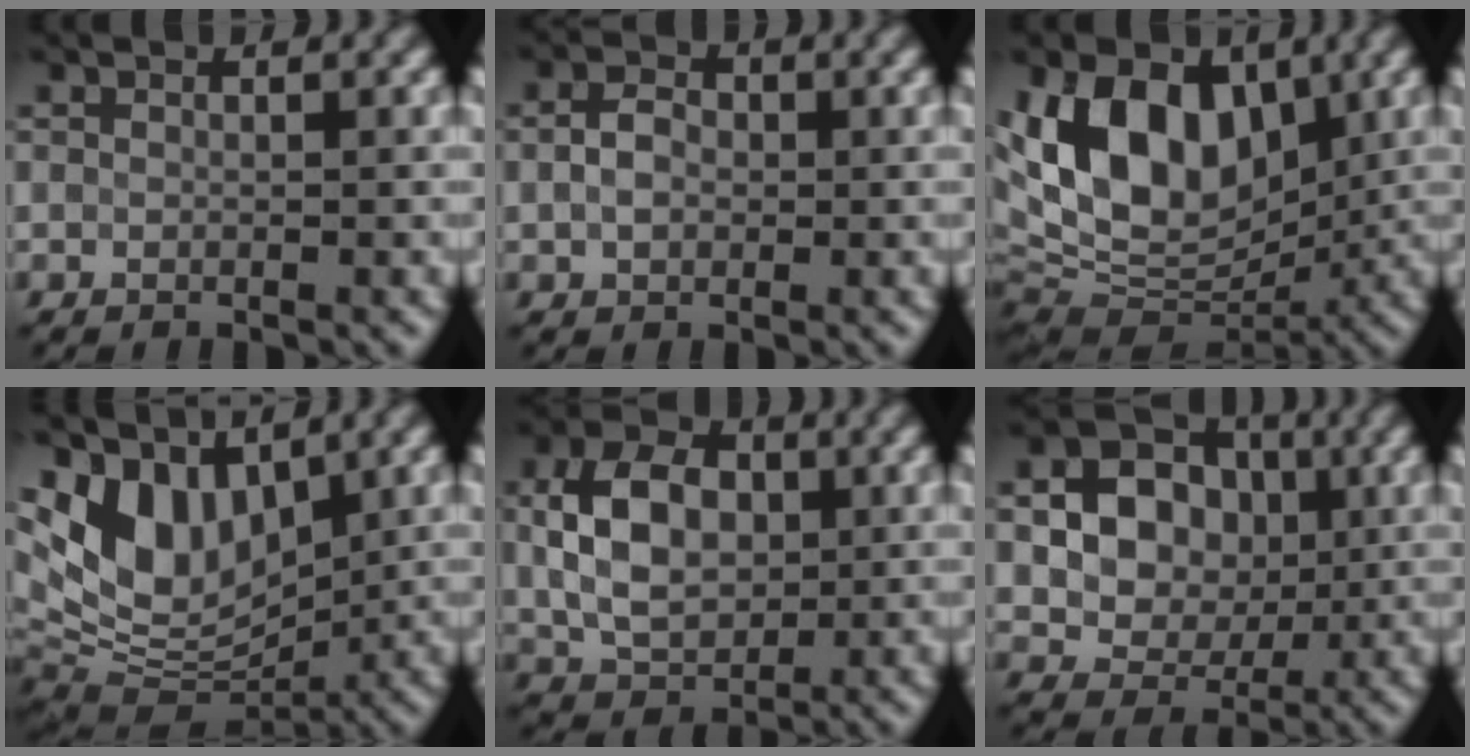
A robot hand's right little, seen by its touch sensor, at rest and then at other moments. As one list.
[{"total": 2.5, "force": [-0.1, 1.7, 1.7], "torque": [-0.039, 0.008, -0.008]}, {"total": 12.9, "force": [3.1, 8.3, 9.5], "torque": [-0.172, 0.017, 0.044]}, {"total": 7.5, "force": [3.0, 4.5, 5.2], "torque": [-0.107, -0.001, 0.052]}, {"total": 7.2, "force": [0.8, 4.9, 5.2], "torque": [-0.109, 0.011, 0.014]}, {"total": 12.0, "force": [2.2, 10.4, 5.5], "torque": [-0.115, 0.030, 0.035]}]